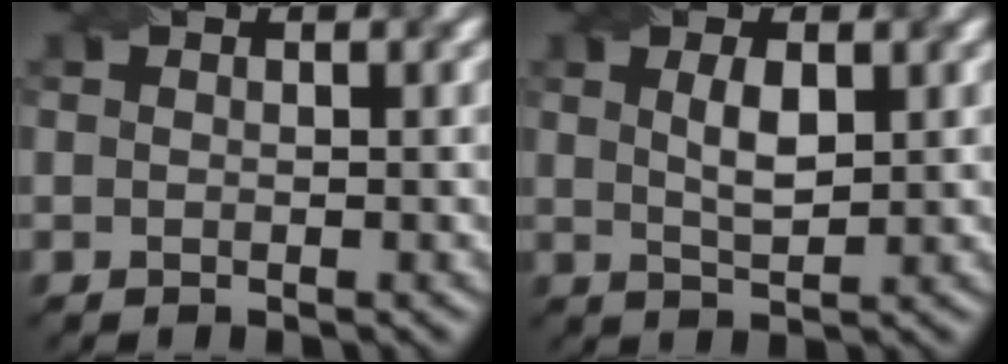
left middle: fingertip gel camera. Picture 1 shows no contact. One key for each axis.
{"total": 2.6, "fx": 0.8, "fy": 0.8, "fz": 2.3, "tx": -0.047, "ty": 0.001, "tz": 0.018}